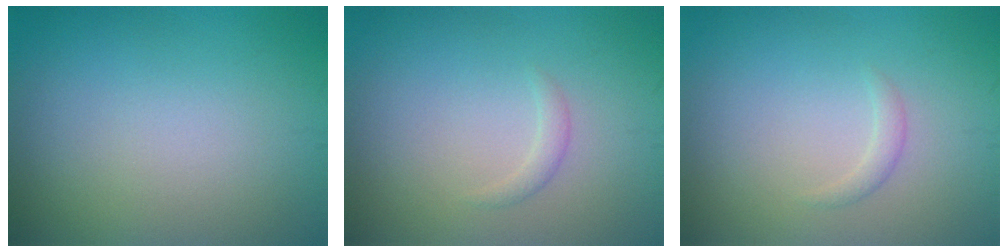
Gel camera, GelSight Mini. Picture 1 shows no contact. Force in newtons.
{"total": 0.9, "press": 0.9, "slide": 0.1}
{"total": 0.9, "press": 0.9, "slide": 0.1}